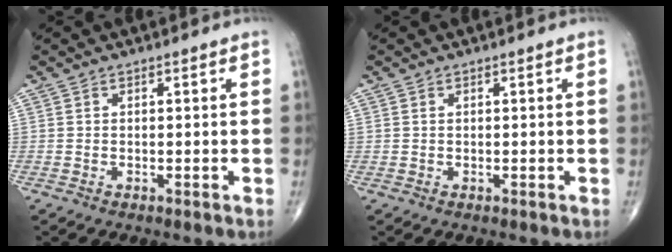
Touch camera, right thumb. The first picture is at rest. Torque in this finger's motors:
{"motor_torque": [-0.30, 0.15, 0.19, 0.19, -0.06]}